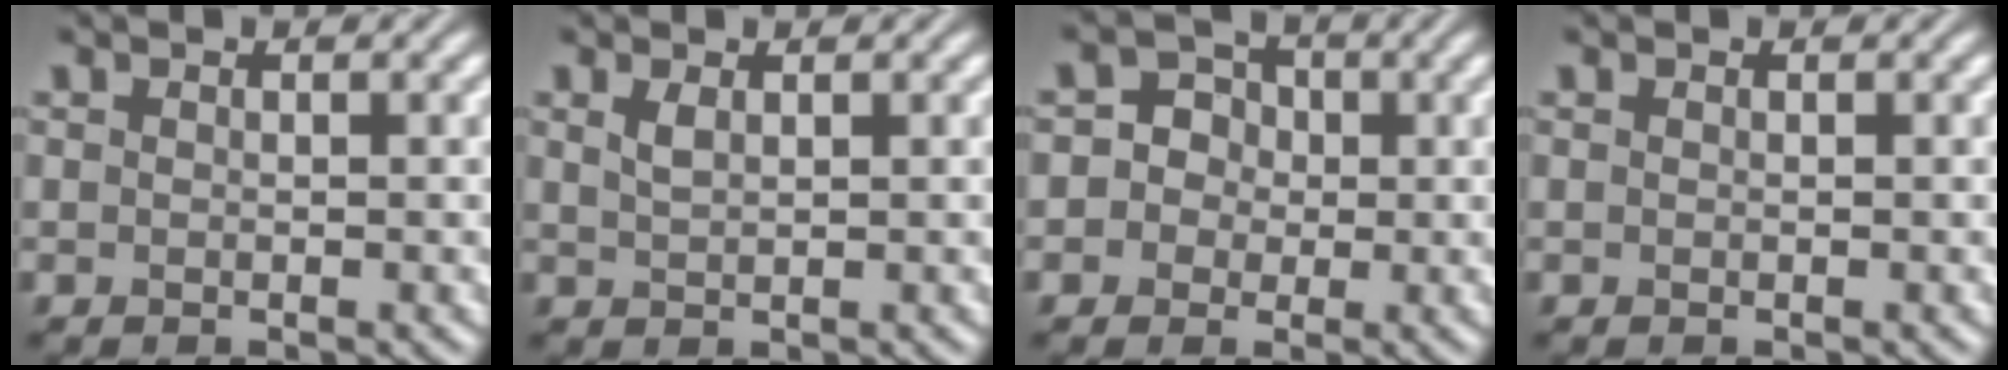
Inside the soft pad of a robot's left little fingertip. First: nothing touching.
{"total": 1.1, "force": [0.6, 0.4, 0.8], "torque": [-0.020, 0.001, 0.015]}
{"total": 3.4, "force": [0.1, 3.3, 1.0], "torque": [0.014, 0.014, -0.022]}
{"total": 0.0}